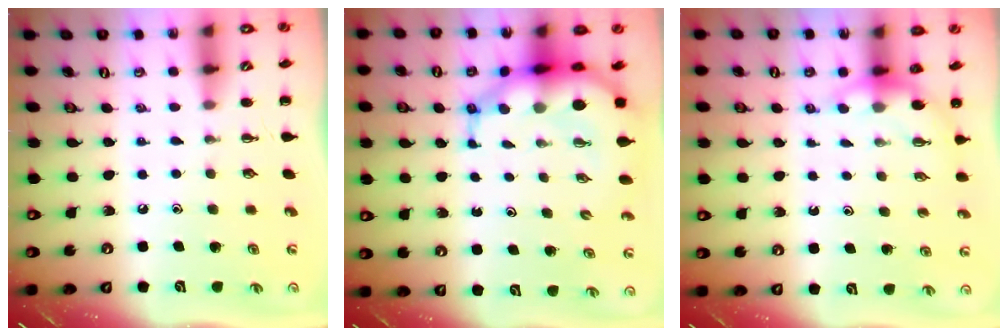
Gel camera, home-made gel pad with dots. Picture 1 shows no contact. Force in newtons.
{"total": 9.4, "press": 9.0, "slide": 2.8}
{"total": 4.2, "press": 4.1, "slide": 0.8}